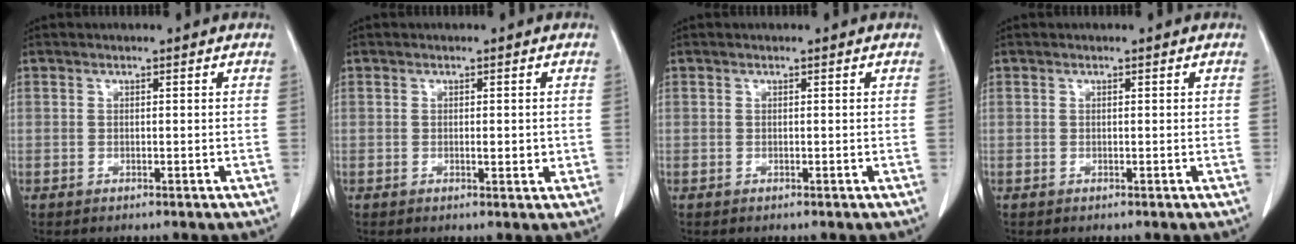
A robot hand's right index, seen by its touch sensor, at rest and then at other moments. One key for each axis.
{"total": 3.0, "fx": -0.2, "fy": 0.9, "fz": 2.9, "tx": -0.041, "ty": -0.003, "tz": -0.002}
{"total": 0.0}
{"total": 0.0}